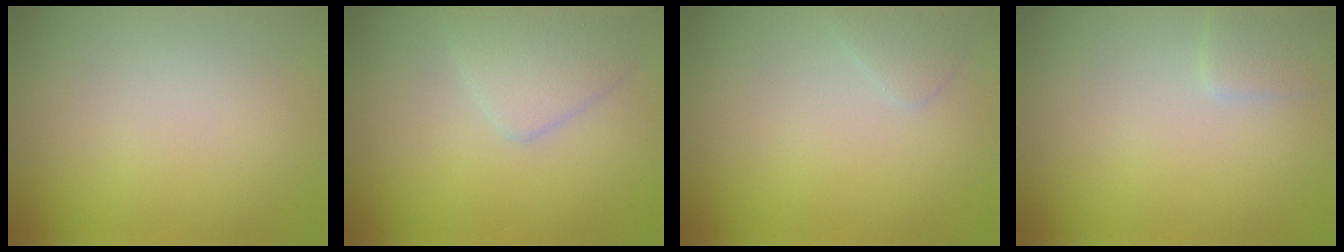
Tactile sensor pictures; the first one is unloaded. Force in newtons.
{"total": 2.9, "press": 2.9, "slide": 0.1}
{"total": 1.1, "press": 1.1, "slide": 0.0}
{"total": 1.6, "press": 1.6, "slide": 0.1}